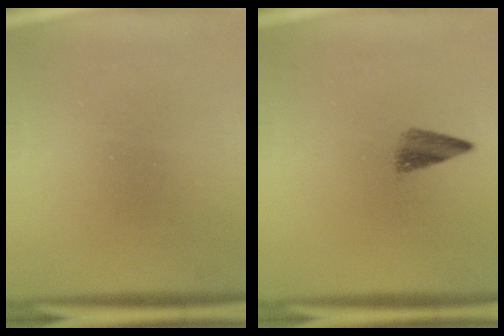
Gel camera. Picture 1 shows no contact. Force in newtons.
{"total": 2.7}